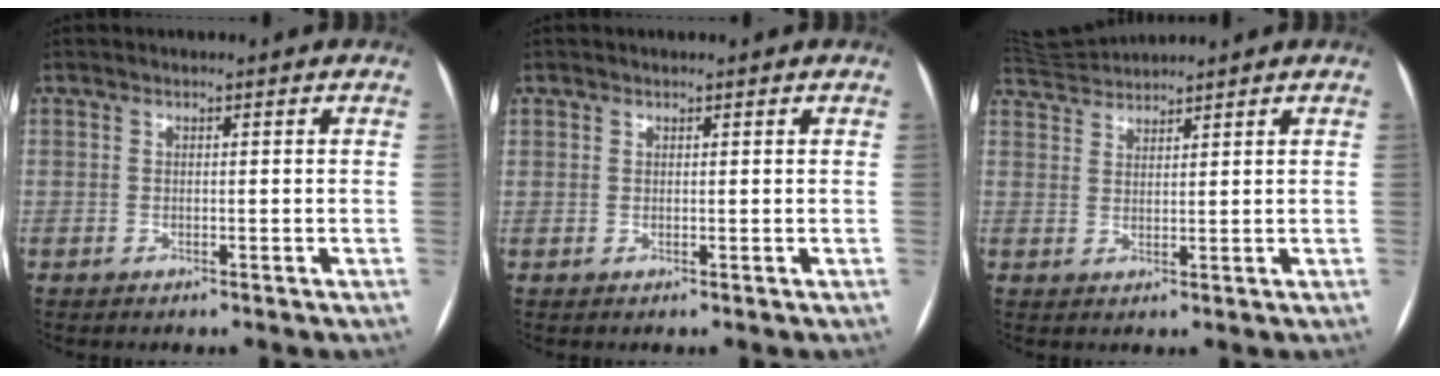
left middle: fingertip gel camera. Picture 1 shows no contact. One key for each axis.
{"total": 0.6, "fx": 0.5, "fy": 0.4, "fz": 0.0, "tx": -0.001, "ty": 0.000, "tz": 0.007}
{"total": 4.6, "fx": 4.6, "fy": -0.5, "fz": 0.0, "tx": -0.009, "ty": 0.021, "tz": 0.092}